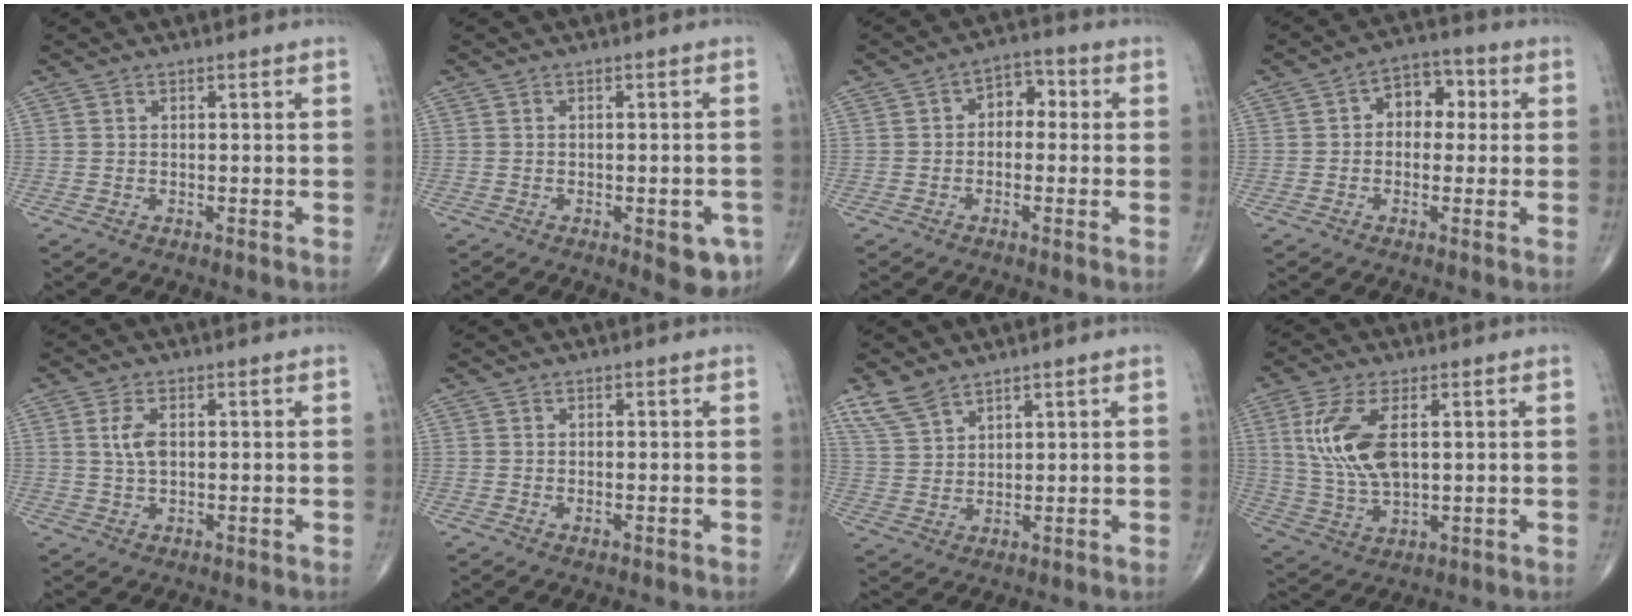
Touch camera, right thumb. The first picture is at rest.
{"total": 5.7, "force": [-2.3, 2.4, 4.6], "torque": [-0.039, 0.005, -0.021]}
{"total": 5.2, "force": [0.2, 3.7, 3.6], "torque": [-0.027, 0.020, -0.012]}
{"total": 7.4, "force": [1.0, 5.3, 5.1], "torque": [-0.036, 0.023, 0.006]}
{"total": 4.0, "force": [0.8, 2.1, 3.3], "torque": [-0.070, -0.001, 0.017]}
{"total": 0.7, "force": [-0.2, 0.4, 0.6], "torque": [-0.013, -0.001, -0.002]}
{"total": 5.9, "force": [4.6, 2.6, 2.6], "torque": [-0.050, -0.013, 0.101]}
{"total": 12.0, "force": [2.8, 5.7, 10.2], "torque": [-0.218, -0.009, 0.063]}